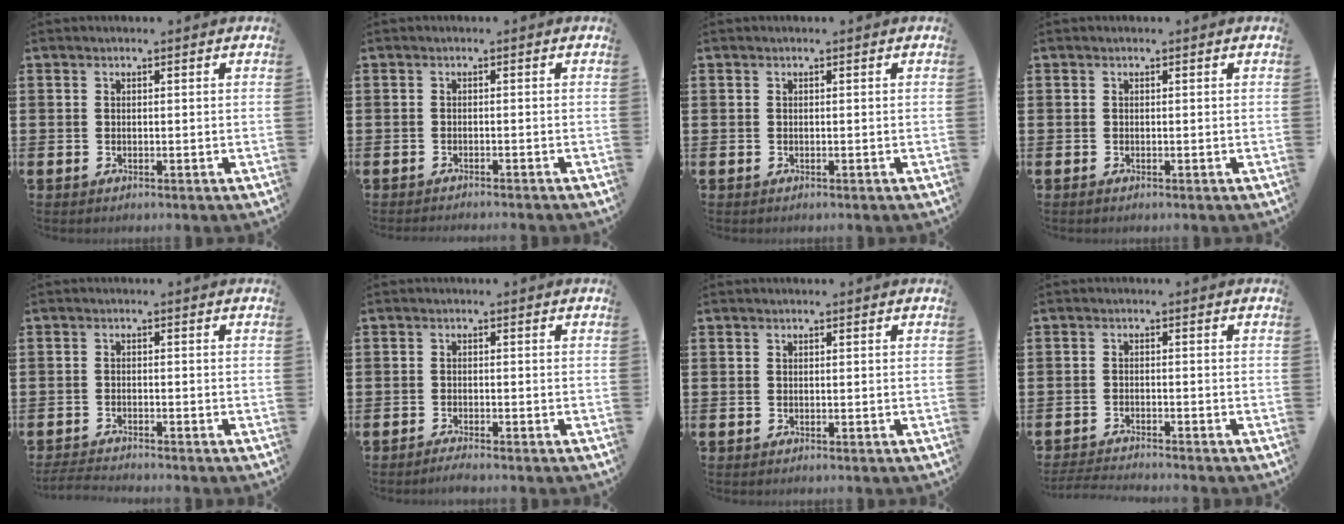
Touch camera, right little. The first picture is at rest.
{"total": 0.8, "force": [-0.8, -0.2, 0.0], "torque": [0.000, -0.001, -0.016]}
{"total": 0.0}
{"total": 0.0}
{"total": 1.8, "force": [-1.7, -0.1, 0.4], "torque": [-0.007, 0.003, -0.035]}
{"total": 1.1, "force": [-1.0, 0.0, 0.5], "torque": [-0.009, -0.001, -0.019]}
{"total": 0.0}
{"total": 2.0, "force": [-1.9, -0.2, 0.3], "torque": [-0.004, 0.002, -0.040]}